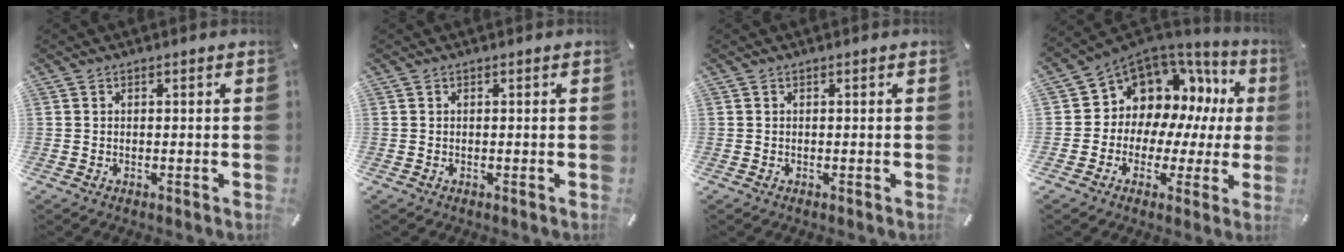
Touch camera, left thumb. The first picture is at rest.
{"total": 0.0}
{"total": 0.0}
{"total": 9.1, "force": [3.4, 8.1, 2.5], "torque": [-0.052, -0.050, 0.068]}